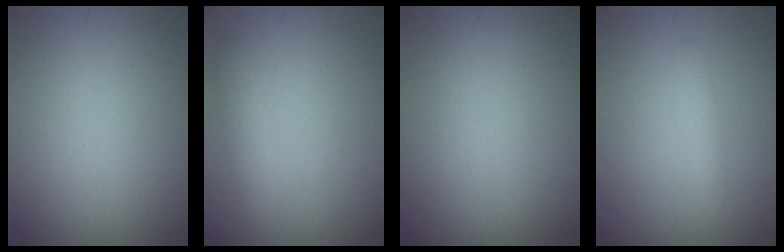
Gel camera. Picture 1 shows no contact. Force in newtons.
{"total": 1.7, "press": 1.7, "slide": 0.0}
{"total": 0.0}
{"total": 1.3, "press": 1.3, "slide": 0.0}